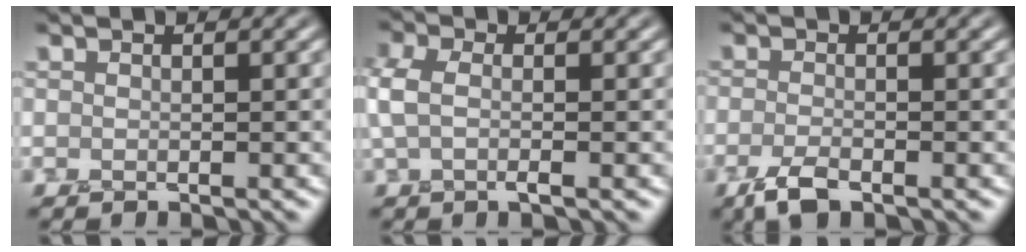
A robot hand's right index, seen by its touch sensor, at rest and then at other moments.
{"total": 2.1, "force": [0.2, 0.9, 1.8], "torque": [-0.049, 0.011, -0.003]}
{"total": 2.0, "force": [-1.5, 0.6, 1.3], "torque": [-0.030, -0.002, -0.034]}